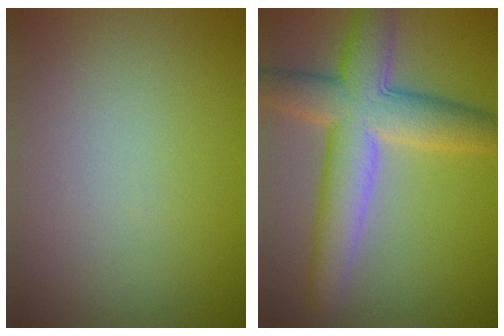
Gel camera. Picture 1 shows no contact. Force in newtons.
{"total": 8.1, "press": 8.1, "slide": 0.6}